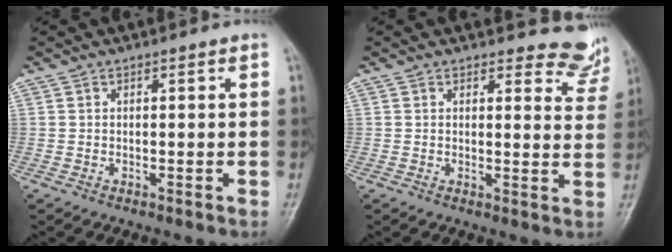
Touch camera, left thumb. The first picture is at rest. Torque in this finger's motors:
{"motor_torque": [0.01, 0.10, 0.01, 0.02, 0.01]}